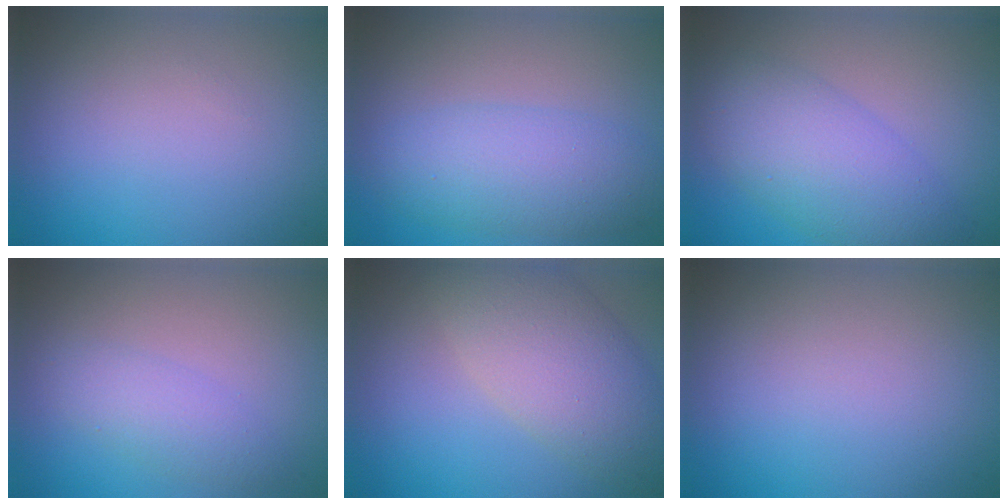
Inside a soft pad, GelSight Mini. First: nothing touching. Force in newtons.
{"total": 4.8, "press": 4.8, "slide": 0.0}
{"total": 6.0, "press": 6.0, "slide": 0.2}
{"total": 2.2, "press": 2.2, "slide": 0.1}
{"total": 6.6, "press": 6.6, "slide": 0.4}
{"total": 0.0}